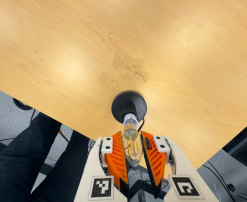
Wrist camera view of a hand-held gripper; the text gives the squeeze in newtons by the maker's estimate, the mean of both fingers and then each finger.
{"total": 12.2, "left": 13.7, "right": 10.8}